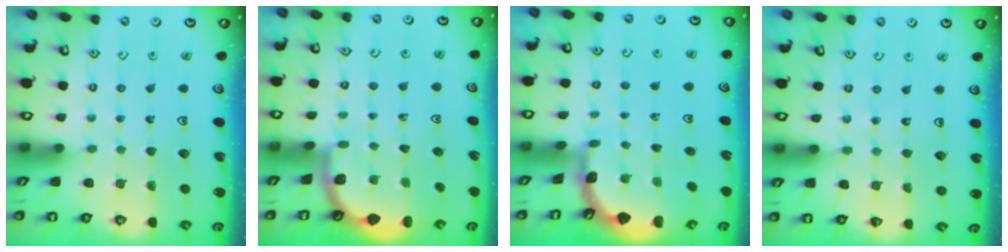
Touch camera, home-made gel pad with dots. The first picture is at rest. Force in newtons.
{"total": 1.9, "press": 1.9, "slide": 0.0}
{"total": 1.6, "press": 1.6, "slide": 0.2}
{"total": 2.7, "press": 2.7, "slide": 0.3}